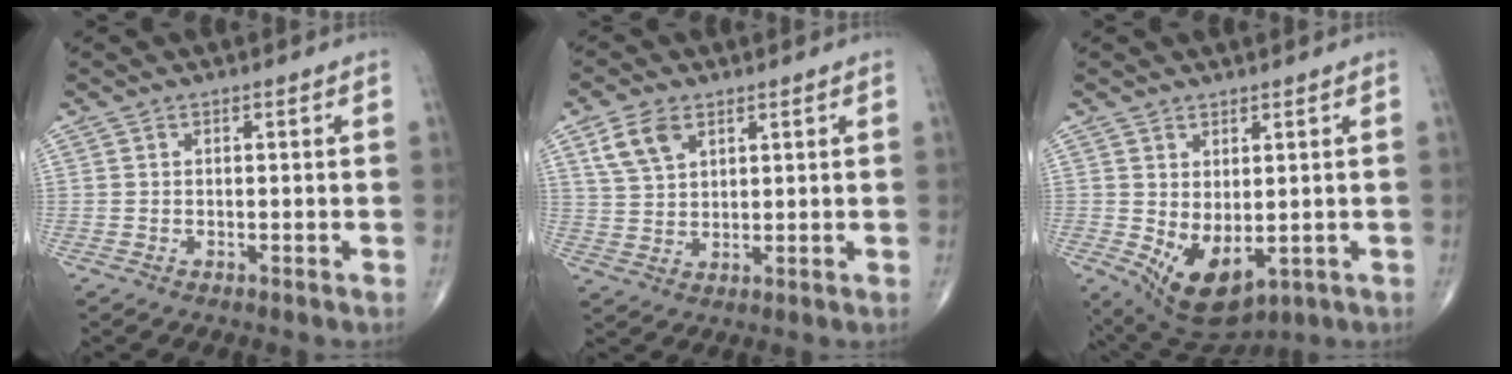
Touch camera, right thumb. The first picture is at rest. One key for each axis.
{"total": 6.5, "fx": 3.4, "fy": 3.9, "fz": 4.0, "tx": -0.070, "ty": -0.008, "tz": 0.071}
{"total": 9.3, "fx": -1.2, "fy": 5.1, "fz": 7.7, "tx": -0.120, "ty": -0.008, "tz": 0.008}